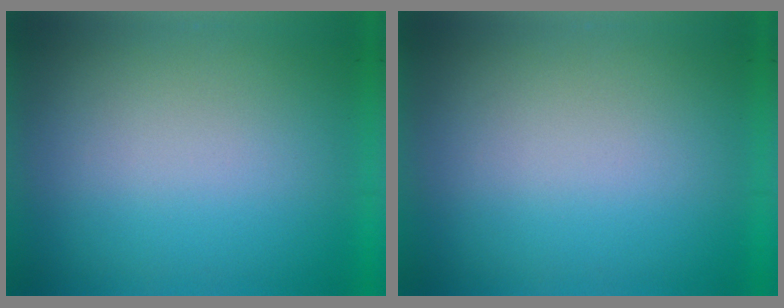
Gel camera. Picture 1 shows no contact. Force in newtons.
{"total": 0.0}